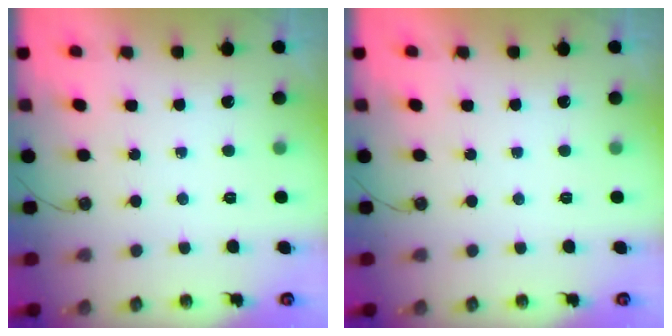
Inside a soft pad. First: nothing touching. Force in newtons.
{"total": 0.0}